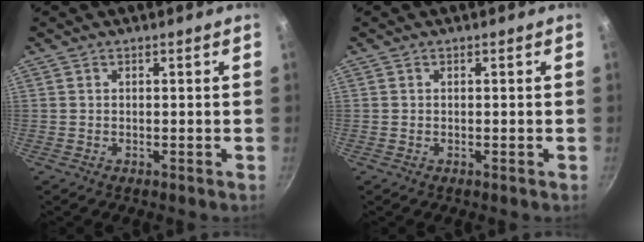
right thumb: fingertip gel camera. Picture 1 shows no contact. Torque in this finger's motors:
{"motor_torque": [0.51, 0.42, 0.00, 0.03, -0.03]}